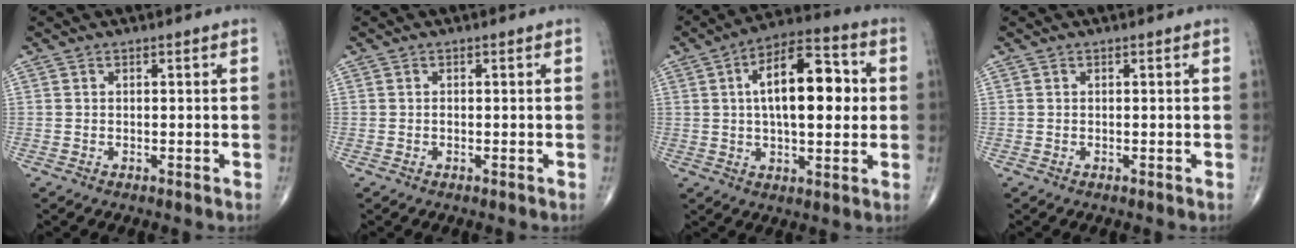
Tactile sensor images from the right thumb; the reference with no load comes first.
{"total": 0.0}
{"total": 16.8, "force": [2.4, 7.6, 14.8], "torque": [-0.209, 0.019, 0.032]}
{"total": 0.0}